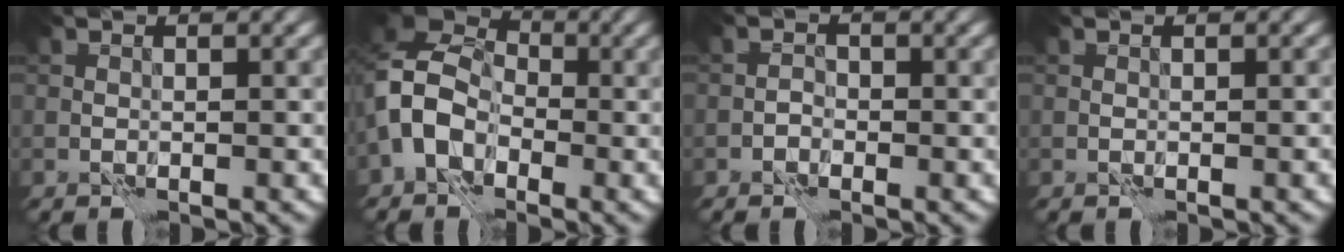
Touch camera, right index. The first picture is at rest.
{"total": 6.8, "force": [-2.7, 5.2, 3.5], "torque": [-0.072, 0.002, -0.063]}
{"total": 0.8, "force": [-0.6, 0.5, 0.2], "torque": [-0.003, 0.005, -0.015]}
{"total": 0.5, "force": [-0.3, 0.1, 0.4], "torque": [-0.007, -0.001, -0.005]}